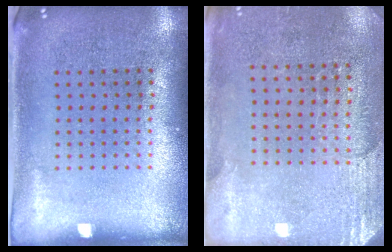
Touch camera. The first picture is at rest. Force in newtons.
{"total": 2.6, "press": 2.3, "slide": 1.2}